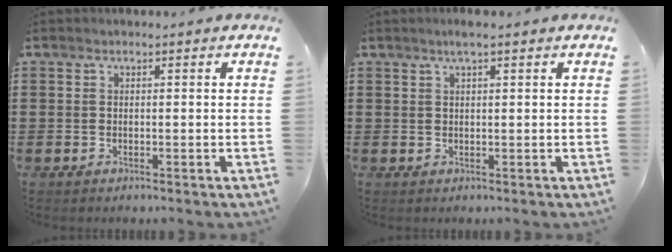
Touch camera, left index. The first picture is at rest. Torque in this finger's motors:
{"motor_torque": [1.10, -0.98, 0.04, 0.06]}